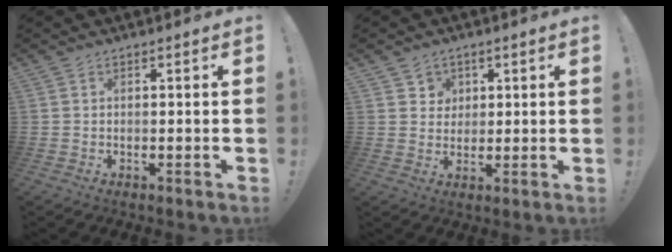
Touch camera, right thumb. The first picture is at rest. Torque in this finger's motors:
{"motor_torque": [0.03, 0.04, -0.10, 0.05, -0.06]}